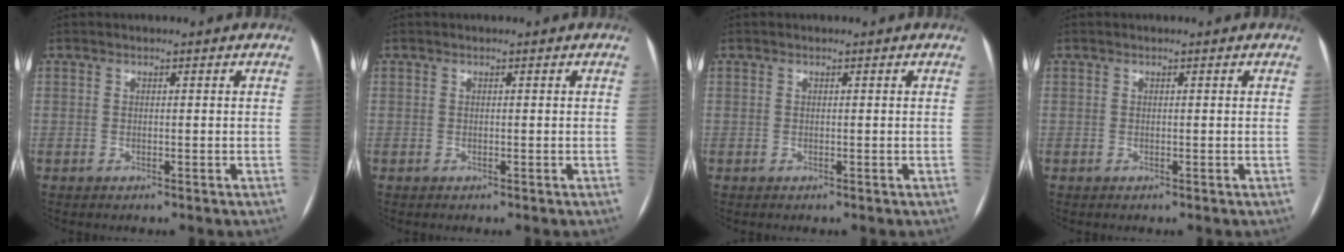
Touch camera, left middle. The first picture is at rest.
{"total": 0.0}
{"total": 0.0}
{"total": 0.0}